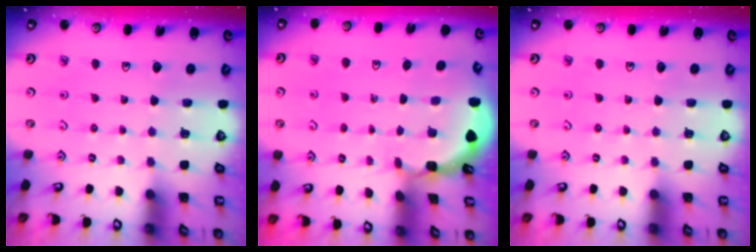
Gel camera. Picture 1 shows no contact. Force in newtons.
{"total": 1.8, "press": 1.8, "slide": 0.1}
{"total": 0.0}